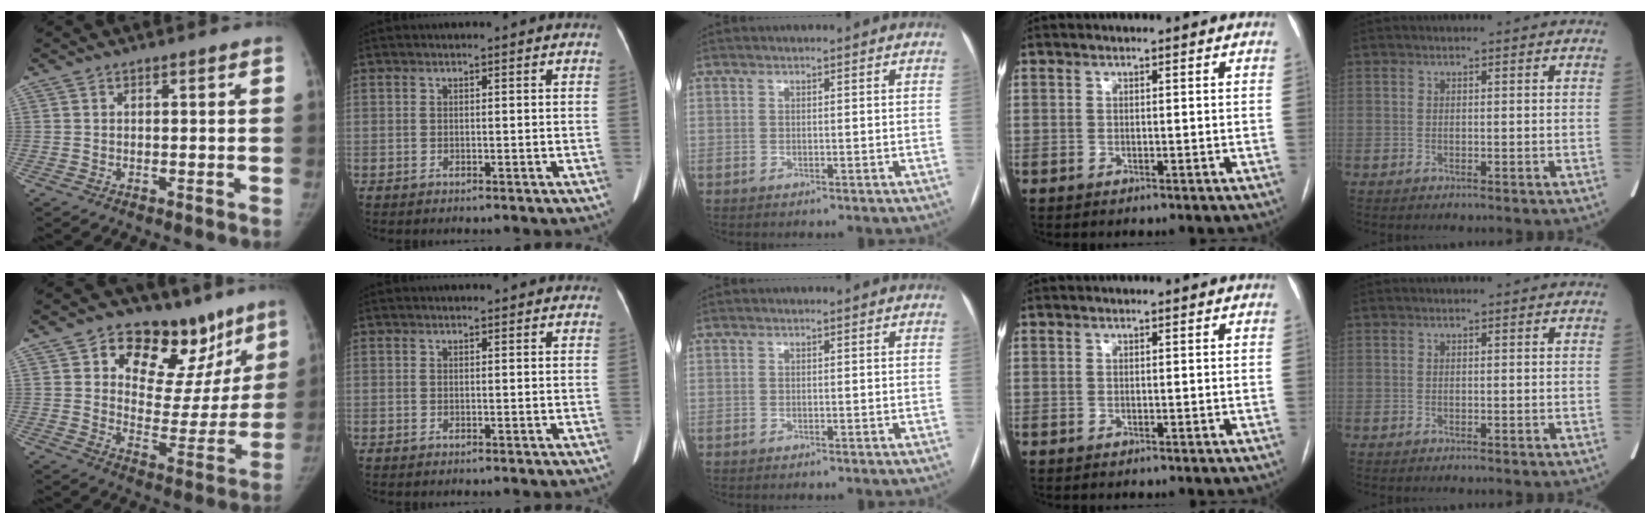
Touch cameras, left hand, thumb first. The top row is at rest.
{"thumb": {"total": 20.6, "force": [12.2, 12.4, 11.1], "torque": [-0.078, -0.050, 0.179]}, "index": {"total": 1.8, "force": [1.6, 0.7, 0.5], "torque": [-0.010, 0.010, 0.012]}}